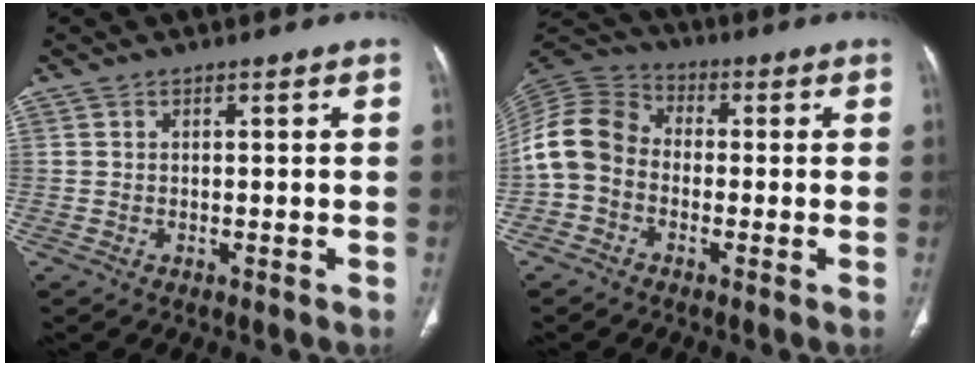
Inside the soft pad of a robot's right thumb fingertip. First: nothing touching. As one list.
[{"total": 10.5, "force": [-1.8, 8.4, 6.0], "torque": [-0.116, 0.032, -0.050]}]